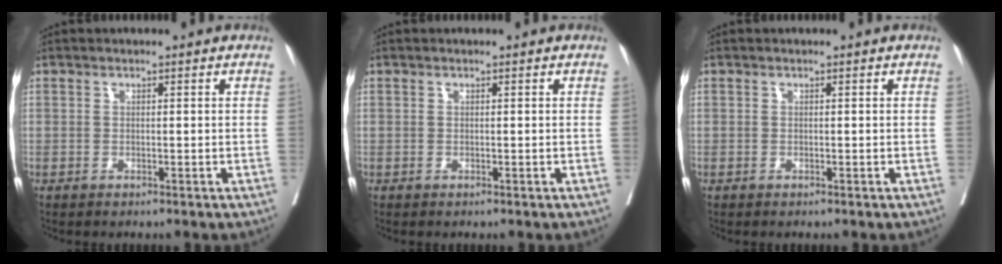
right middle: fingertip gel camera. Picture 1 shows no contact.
{"total": 0.0}
{"total": 0.0}